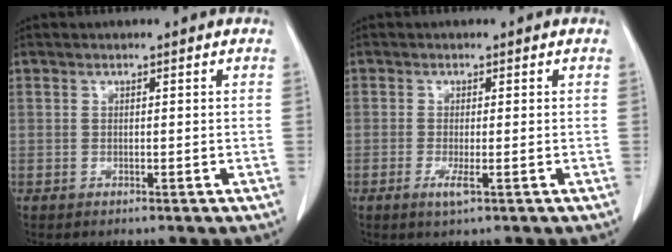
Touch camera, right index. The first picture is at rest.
{"total": 4.4, "force": [-1.8, 0.9, 4.0], "torque": [-0.081, -0.008, -0.030]}